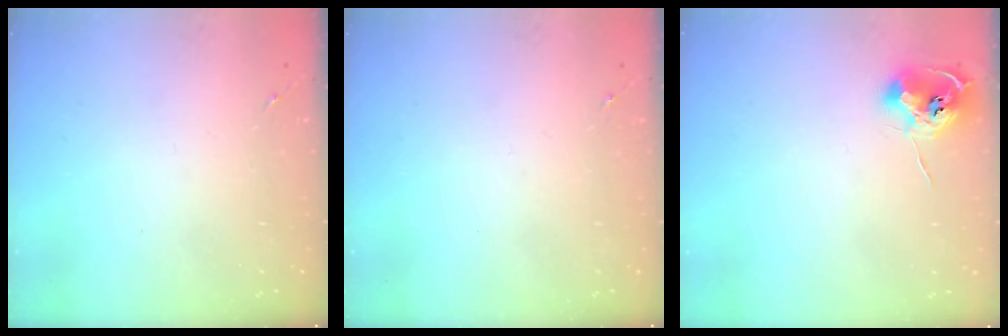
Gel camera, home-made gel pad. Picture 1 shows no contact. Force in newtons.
{"total": 0.0}
{"total": 9.9, "press": 9.8, "slide": 0.9}